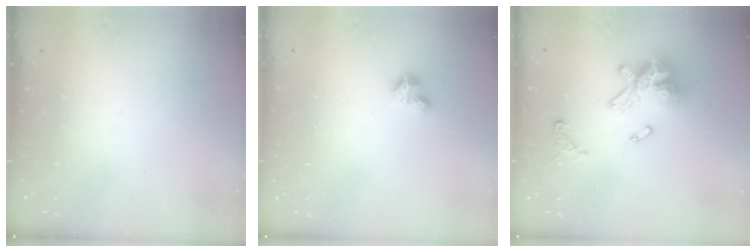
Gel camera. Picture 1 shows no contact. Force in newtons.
{"total": 2.8, "press": 2.8, "slide": 0.2}
{"total": 15.9, "press": 15.9, "slide": 1.7}